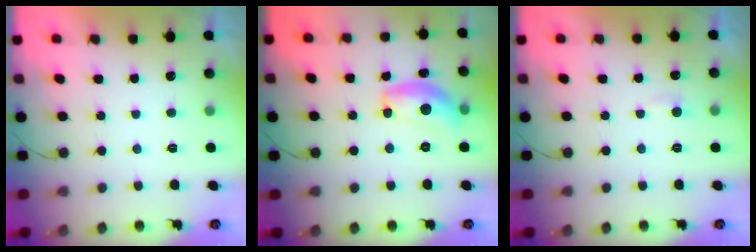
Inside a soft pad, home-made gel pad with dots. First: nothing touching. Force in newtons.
{"total": 13.3, "press": 13.3, "slide": 0.6}
{"total": 3.6, "press": 3.6, "slide": 0.4}